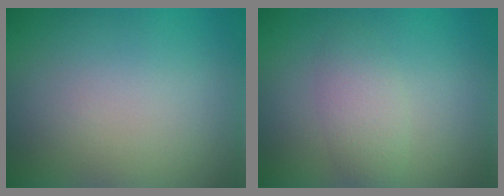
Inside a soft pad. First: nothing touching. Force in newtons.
{"total": 2.3, "press": 2.3, "slide": 0.1}